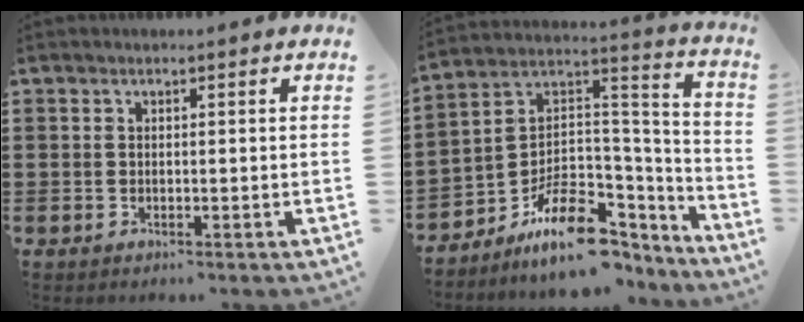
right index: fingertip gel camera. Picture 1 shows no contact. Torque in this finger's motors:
{"motor_torque": [0.23, -0.18, -0.20, -0.21]}